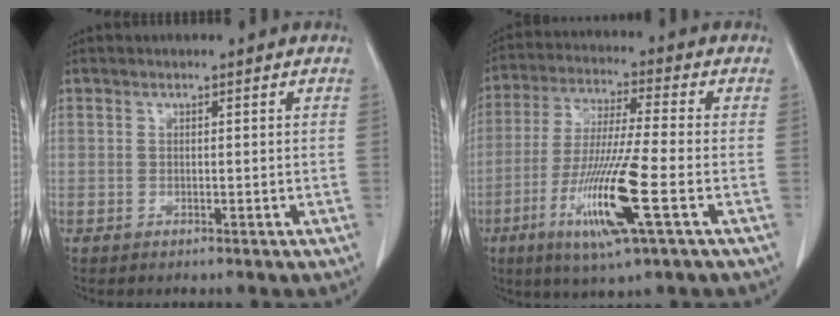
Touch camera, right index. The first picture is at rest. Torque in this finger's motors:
{"motor_torque": [1.95, -0.19, 0.46, 0.13]}